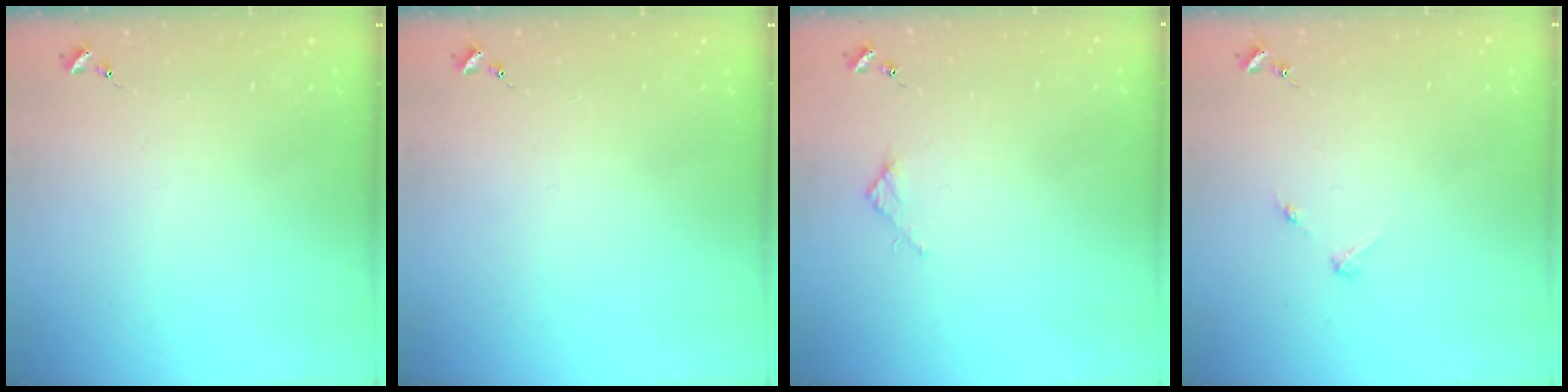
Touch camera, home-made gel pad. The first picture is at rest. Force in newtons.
{"total": 0.0}
{"total": 2.7, "press": 2.7, "slide": 0.3}
{"total": 2.7, "press": 2.7, "slide": 0.3}